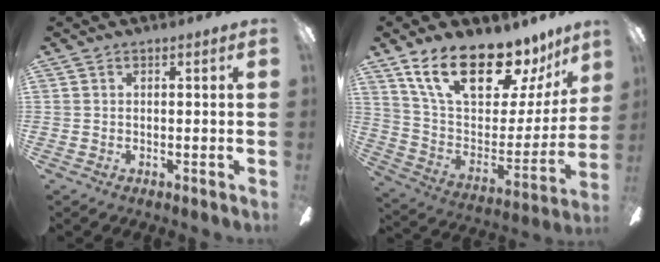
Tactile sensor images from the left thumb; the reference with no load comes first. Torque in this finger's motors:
{"motor_torque": [1.04, 0.38, 1.62, -1.15, 0.38]}